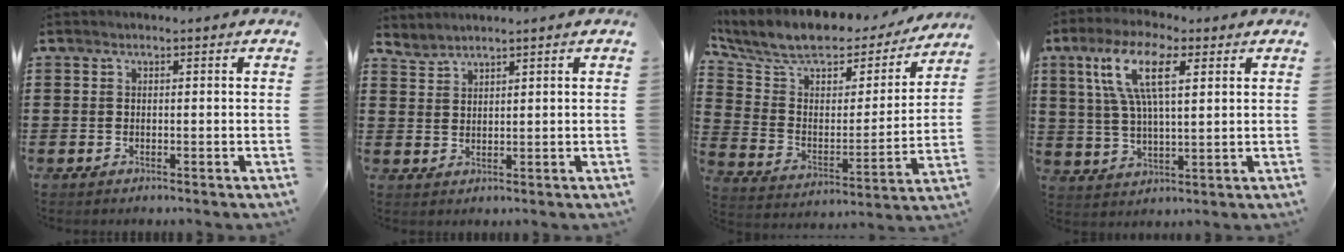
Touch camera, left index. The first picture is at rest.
{"total": 1.7, "force": [1.7, -0.1, -0.1], "torque": [-0.002, -0.002, 0.035]}
{"total": 9.1, "force": [7.6, 3.2, 4.0], "torque": [-0.108, -0.054, 0.130]}
{"total": 10.8, "force": [4.6, 3.9, 8.9], "torque": [-0.184, 0.015, 0.082]}